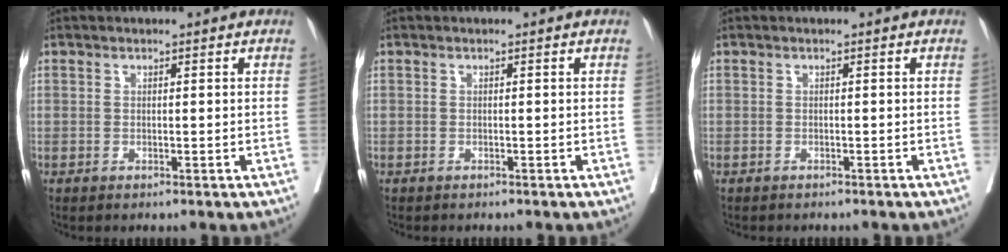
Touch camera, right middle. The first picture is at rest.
{"total": 1.2, "force": [-1.1, 0.3, 0.4], "torque": [-0.019, -0.005, -0.015]}
{"total": 2.1, "force": [-1.9, 0.6, 0.6], "torque": [-0.022, -0.006, -0.023]}